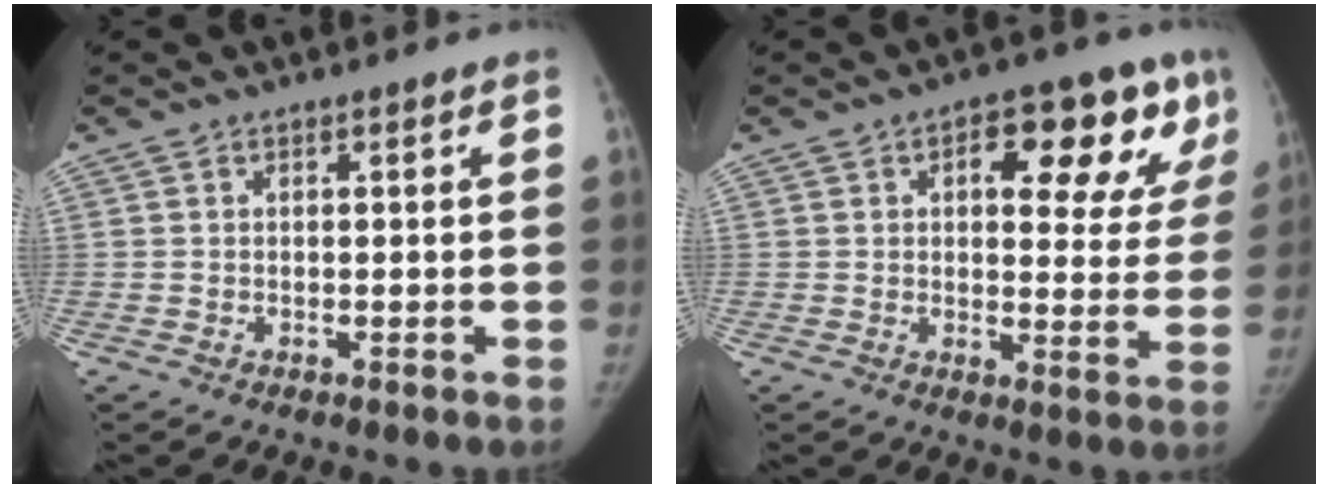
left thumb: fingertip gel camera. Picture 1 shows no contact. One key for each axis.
{"total": 16.4, "fx": 7.1, "fy": 7.5, "fz": 12.8, "tx": -0.111, "ty": -0.011, "tz": 0.085}